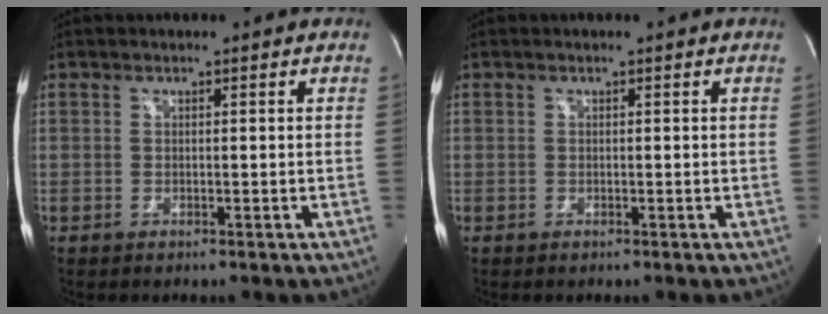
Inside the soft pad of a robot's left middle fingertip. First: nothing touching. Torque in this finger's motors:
{"motor_torque": [-0.02, -0.14, 0.00, 0.00]}